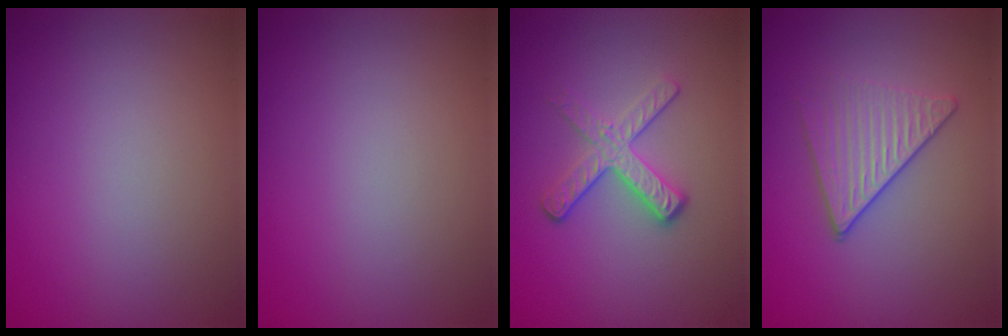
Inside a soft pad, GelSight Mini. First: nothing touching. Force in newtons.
{"total": 0.0}
{"total": 3.6, "press": 2.6, "slide": 2.5}
{"total": 3.4, "press": 2.9, "slide": 1.8}